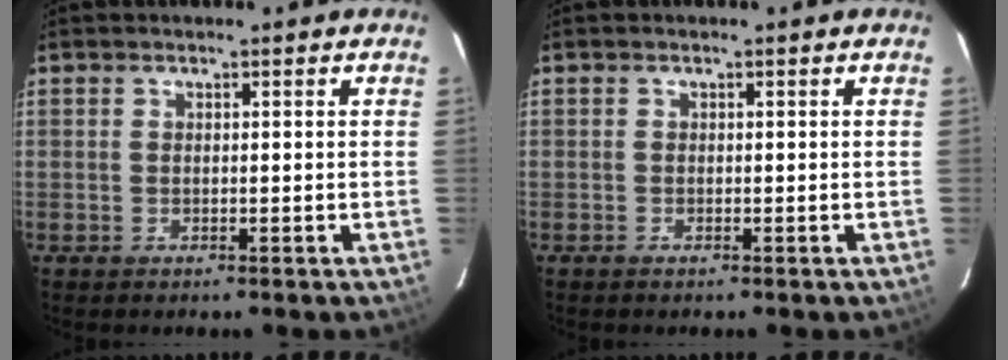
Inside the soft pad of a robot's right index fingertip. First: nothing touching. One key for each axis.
{"total": 0.0}